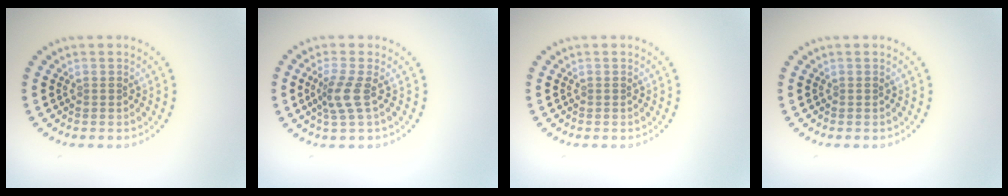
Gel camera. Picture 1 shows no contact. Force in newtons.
{"total": 2.4, "press": 1.8, "slide": 1.6}
{"total": 0.0}
{"total": 0.0}